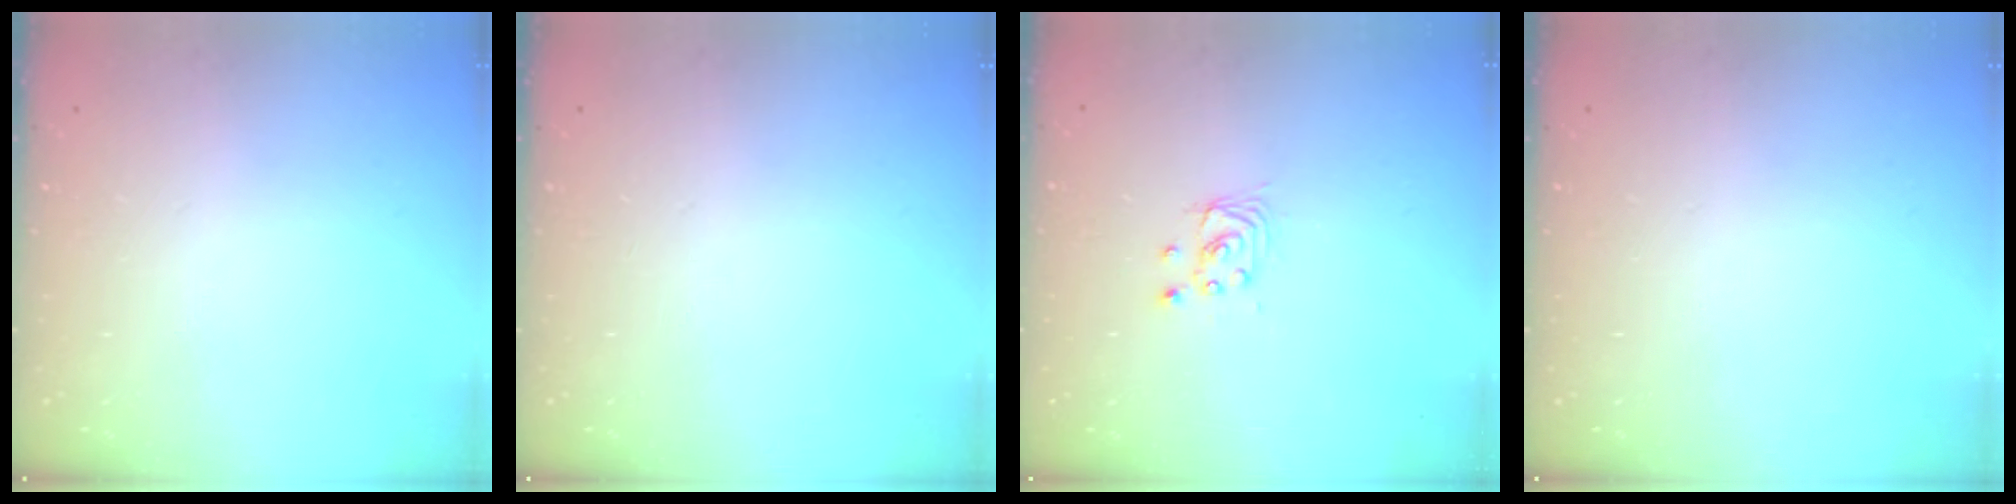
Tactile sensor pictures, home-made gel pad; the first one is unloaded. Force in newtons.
{"total": 0.0}
{"total": 2.8, "press": 2.8, "slide": 0.2}
{"total": 0.0}